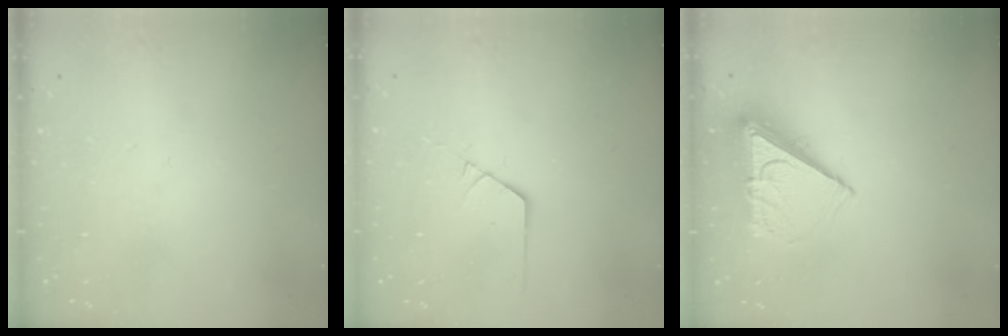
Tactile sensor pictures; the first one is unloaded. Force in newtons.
{"total": 1.4, "press": 1.4, "slide": 0.2}
{"total": 8.8, "press": 8.8, "slide": 0.5}